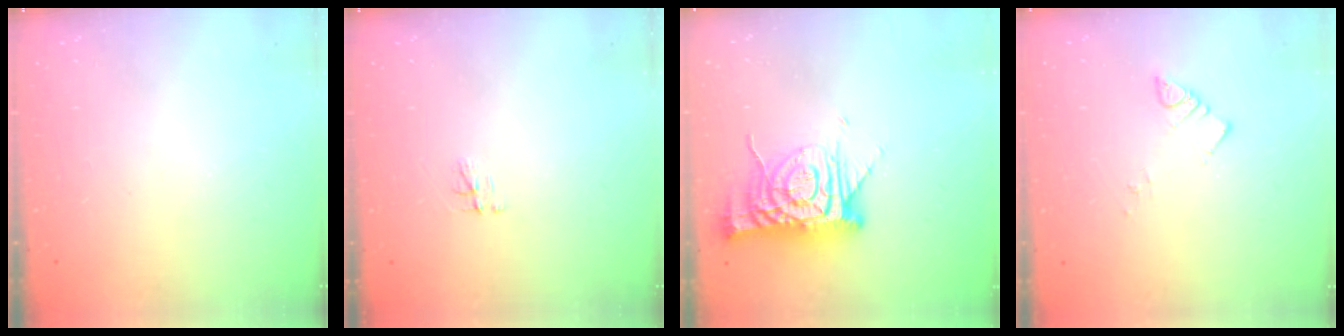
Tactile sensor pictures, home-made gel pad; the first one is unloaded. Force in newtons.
{"total": 3.1, "press": 3.1, "slide": 0.4}
{"total": 12.7, "press": 12.7, "slide": 1.2}
{"total": 2.5, "press": 2.5, "slide": 0.3}